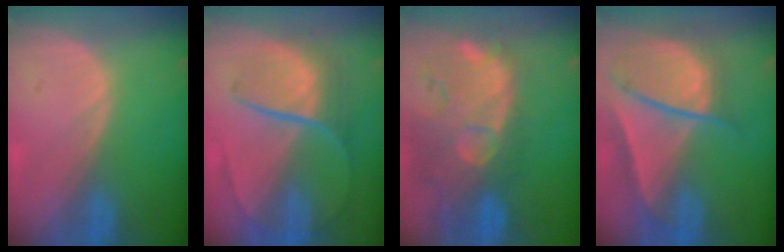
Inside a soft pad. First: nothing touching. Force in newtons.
{"total": 8.8, "press": 7.5, "slide": 4.6}
{"total": 14.2, "press": 11.6, "slide": 8.2}
{"total": 9.4, "press": 8.0, "slide": 4.8}